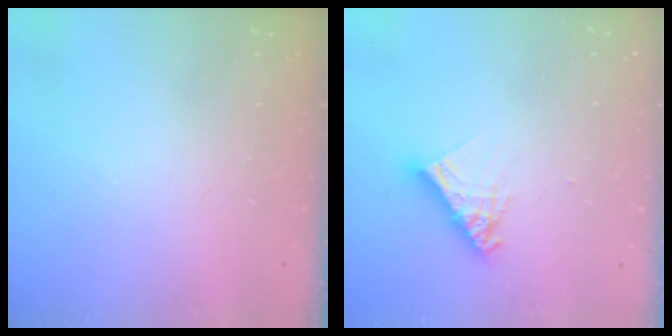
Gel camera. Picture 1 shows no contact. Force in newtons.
{"total": 10.2, "press": 10.2, "slide": 0.9}